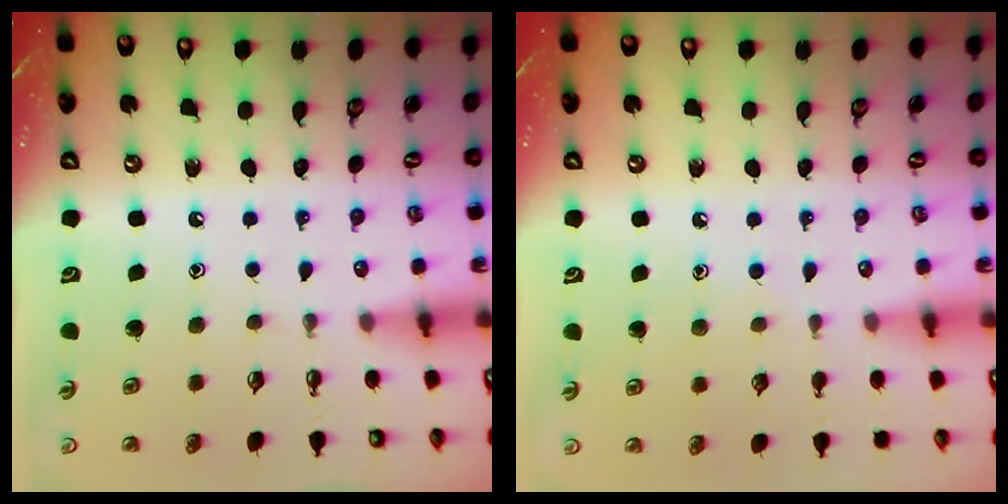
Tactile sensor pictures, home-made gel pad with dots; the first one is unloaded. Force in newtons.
{"total": 5.7, "press": 5.6, "slide": 0.7}